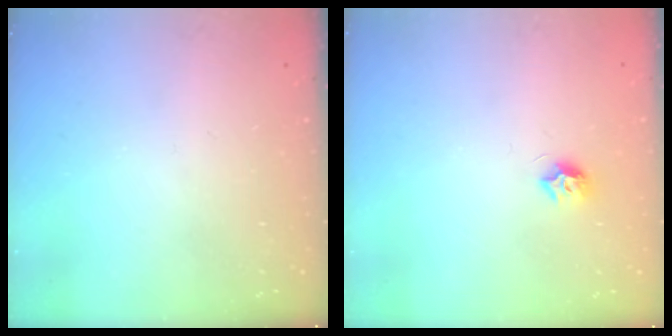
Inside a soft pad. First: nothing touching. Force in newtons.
{"total": 7.4, "press": 7.4, "slide": 0.6}